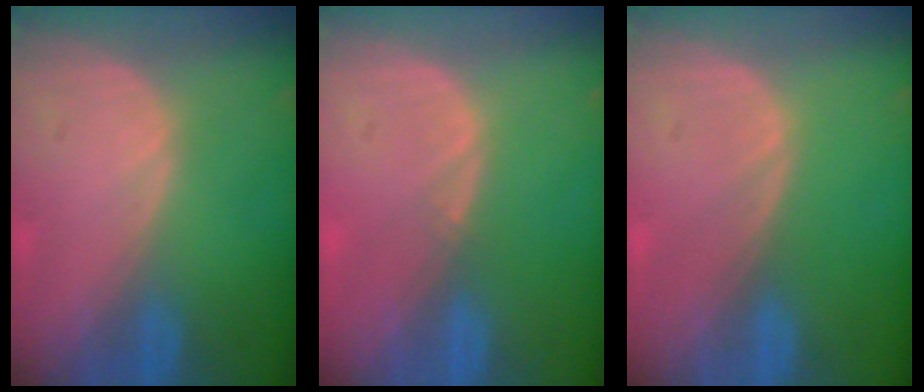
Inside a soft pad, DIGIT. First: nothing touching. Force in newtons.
{"total": 0.6, "press": 0.5, "slide": 0.4}
{"total": 0.0}